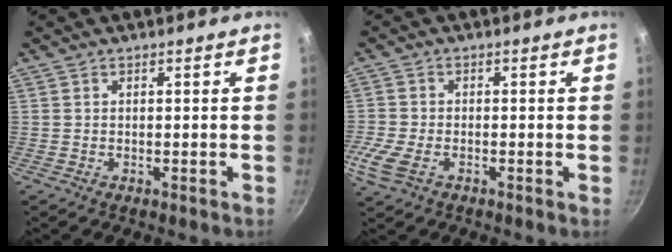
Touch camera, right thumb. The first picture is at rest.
{"total": 5.8, "force": [-2.4, 3.0, 4.4], "torque": [-0.106, -0.004, -0.056]}